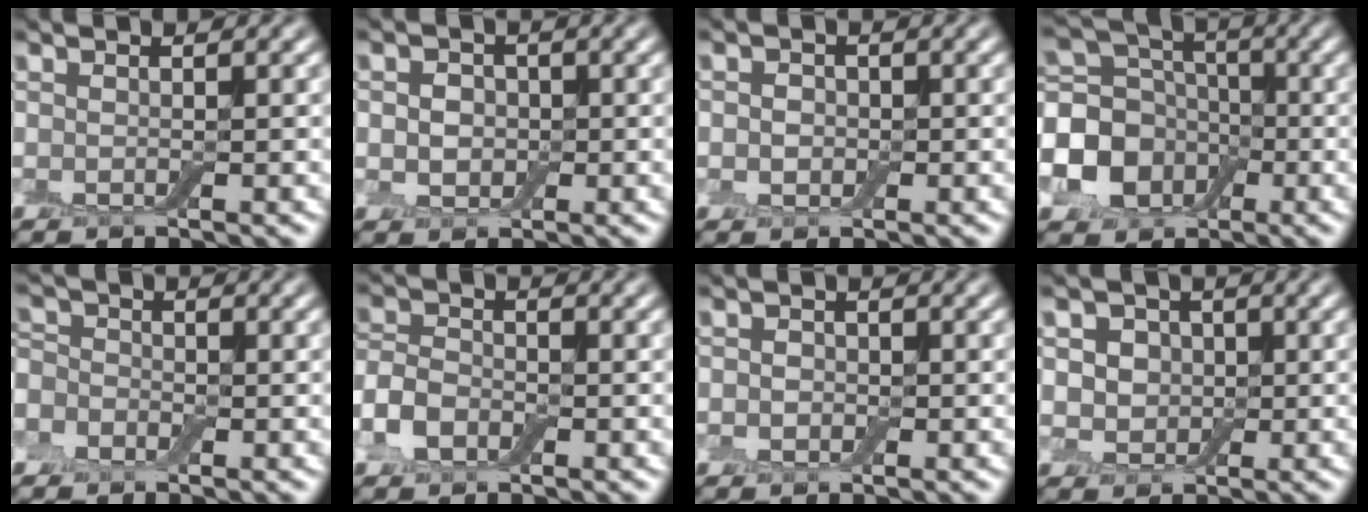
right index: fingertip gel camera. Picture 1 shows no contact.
{"total": 3.1, "force": [0.0, 2.6, 1.7], "torque": [-0.017, 0.008, -0.016]}
{"total": 1.8, "force": [0.0, 1.6, 0.9], "torque": [-0.006, 0.003, -0.013]}
{"total": 9.6, "force": [-2.5, 8.0, 4.7], "torque": [-0.097, -0.015, -0.072]}
{"total": 4.1, "force": [-1.6, 3.4, 1.7], "torque": [-0.023, 0.017, -0.051]}
{"total": 3.3, "force": [-1.5, 2.2, 1.9], "torque": [-0.044, 0.004, -0.041]}
{"total": 1.3, "force": [-0.1, 1.2, 0.5], "torque": [0.000, -0.002, -0.009]}
{"total": 4.1, "force": [1.0, 3.5, 2.0], "torque": [-0.025, 0.009, -0.002]}